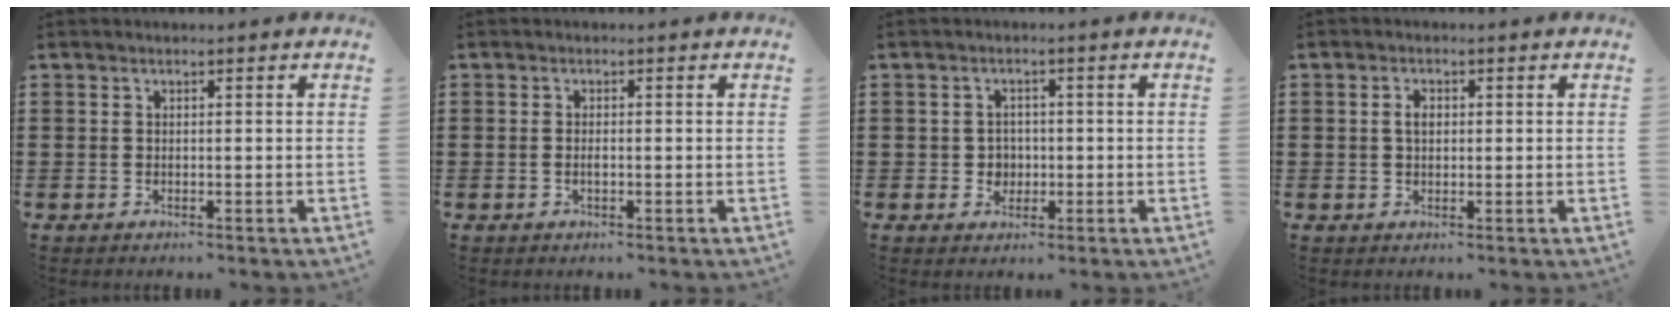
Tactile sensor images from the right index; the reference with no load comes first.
{"total": 0.9, "force": [-0.2, 0.1, 0.9], "torque": [-0.018, -0.006, -0.003]}
{"total": 2.5, "force": [-0.4, 2.3, 0.7], "torque": [-0.021, 0.007, -0.011]}
{"total": 2.1, "force": [0.3, 1.2, 1.7], "torque": [-0.035, 0.008, 0.004]}